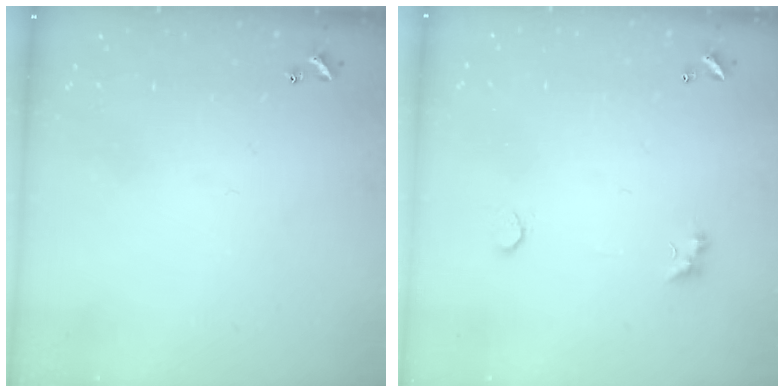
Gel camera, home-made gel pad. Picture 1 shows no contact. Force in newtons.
{"total": 1.4, "press": 1.1, "slide": 0.9}